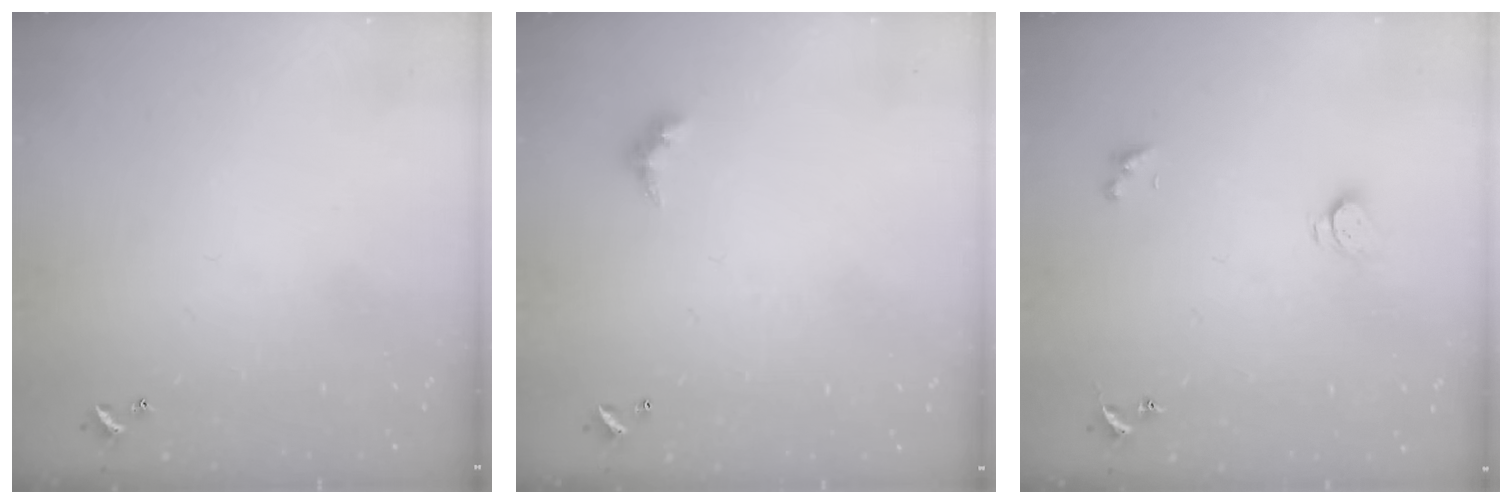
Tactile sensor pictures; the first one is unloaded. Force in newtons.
{"total": 2.4, "press": 2.4, "slide": 0.5}
{"total": 2.6, "press": 2.6, "slide": 0.2}